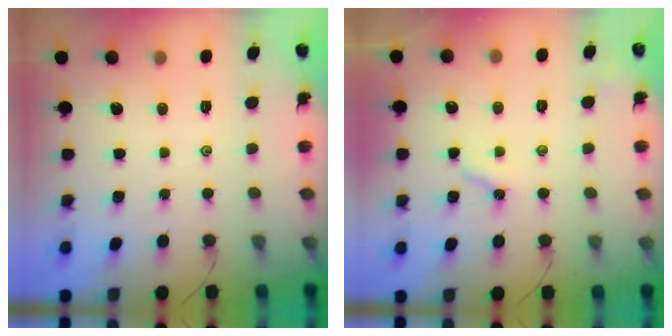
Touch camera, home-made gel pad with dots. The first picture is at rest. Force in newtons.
{"total": 2.9, "press": 2.9, "slide": 0.4}